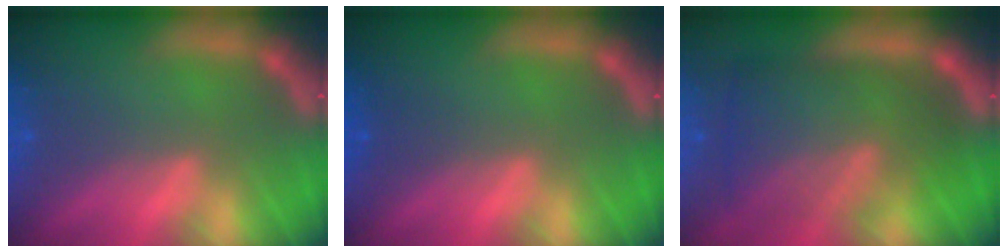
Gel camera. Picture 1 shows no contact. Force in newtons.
{"total": 1.0}
{"total": 9.5}